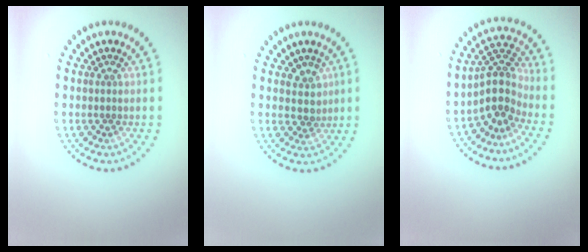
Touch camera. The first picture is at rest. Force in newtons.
{"total": 1.9, "press": 1.5, "slide": 1.2}
{"total": 3.7, "press": 2.7, "slide": 2.5}